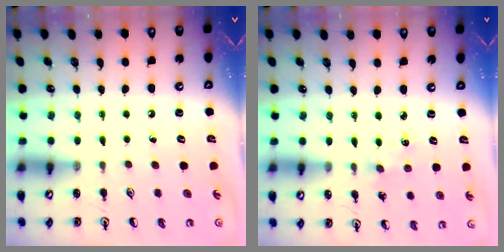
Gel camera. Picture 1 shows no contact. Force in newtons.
{"total": 1.7, "press": 1.7, "slide": 0.3}